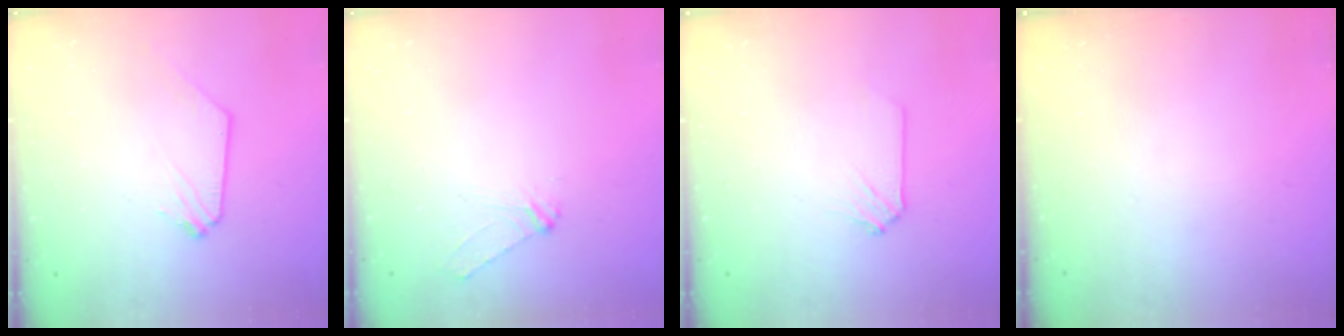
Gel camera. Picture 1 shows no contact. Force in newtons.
{"total": 3.7, "press": 3.7, "slide": 0.6}
{"total": 0.0}
{"total": 0.0}